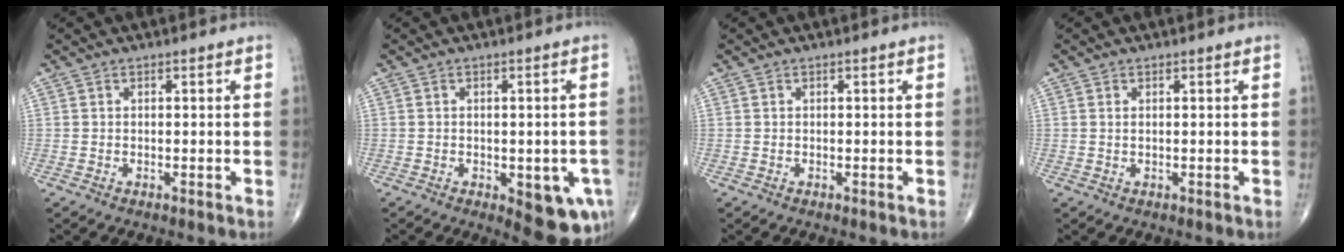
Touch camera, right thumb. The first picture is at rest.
{"total": 9.6, "force": [-3.2, 4.1, 8.1], "torque": [-0.073, -0.002, -0.028]}
{"total": 0.0}
{"total": 0.5, "force": [0.2, 0.2, 0.4], "torque": [-0.011, 0.002, 0.005]}